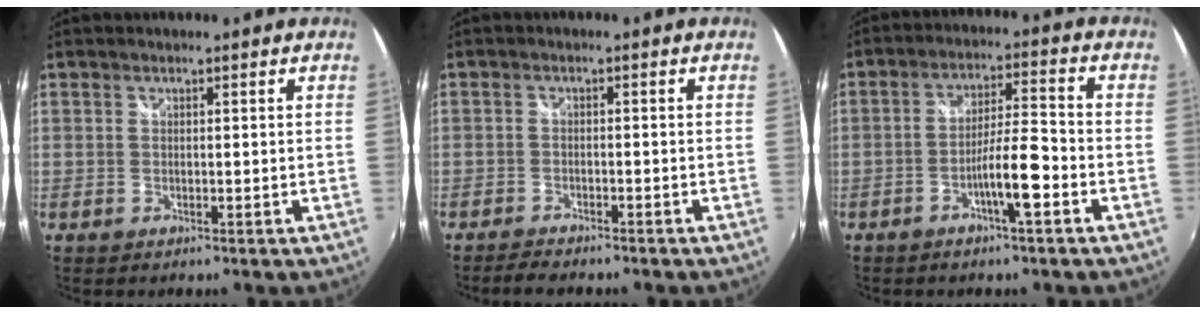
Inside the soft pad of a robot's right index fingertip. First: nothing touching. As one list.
[{"total": 3.4, "force": [-3.2, 0.9, 1.0], "torque": [-0.035, -0.004, -0.054]}, {"total": 7.1, "force": [-3.6, 0.3, 6.1], "torque": [-0.109, 0.007, -0.060]}]